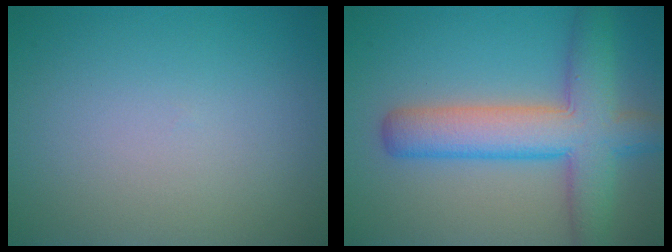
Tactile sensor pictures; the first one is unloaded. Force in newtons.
{"total": 7.8, "press": 7.8, "slide": 0.4}